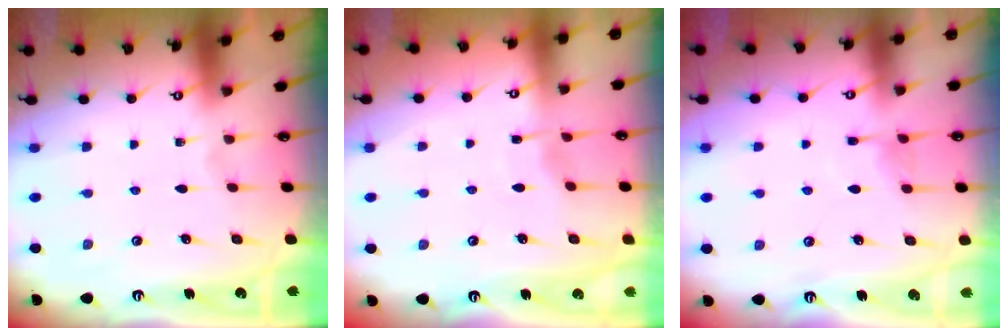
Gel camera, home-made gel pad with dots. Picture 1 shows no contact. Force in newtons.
{"total": 2.8, "press": 2.7, "slide": 0.5}
{"total": 6.0, "press": 6.0, "slide": 0.6}